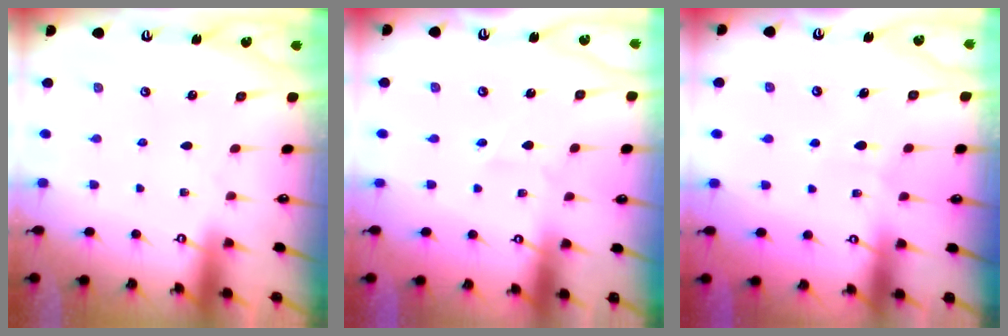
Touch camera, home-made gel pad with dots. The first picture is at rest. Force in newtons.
{"total": 2.3, "press": 2.0, "slide": 1.0}
{"total": 6.0, "press": 6.0, "slide": 0.3}